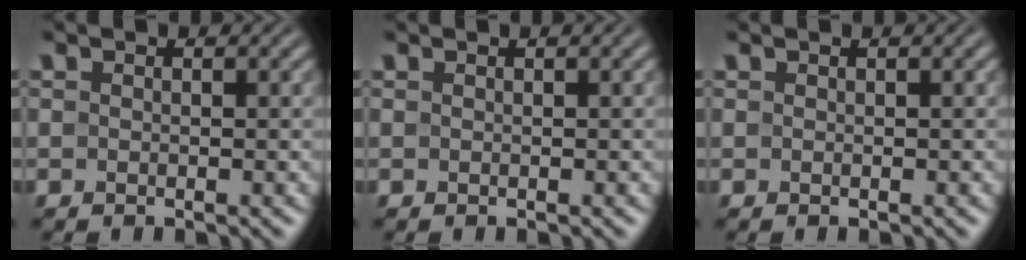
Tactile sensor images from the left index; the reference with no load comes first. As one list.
[{"total": 1.0, "force": [0.5, 0.3, 0.8], "torque": [-0.011, 0.005, 0.004]}, {"total": 0.7, "force": [0.4, 0.2, 0.5], "torque": [-0.006, 0.005, 0.004]}]